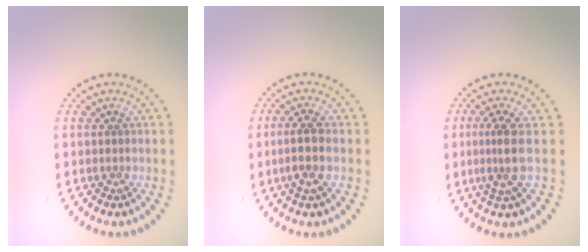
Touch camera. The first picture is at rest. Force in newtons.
{"total": 2.4, "press": 2.3, "slide": 0.9}
{"total": 2.5, "press": 1.9, "slide": 1.7}